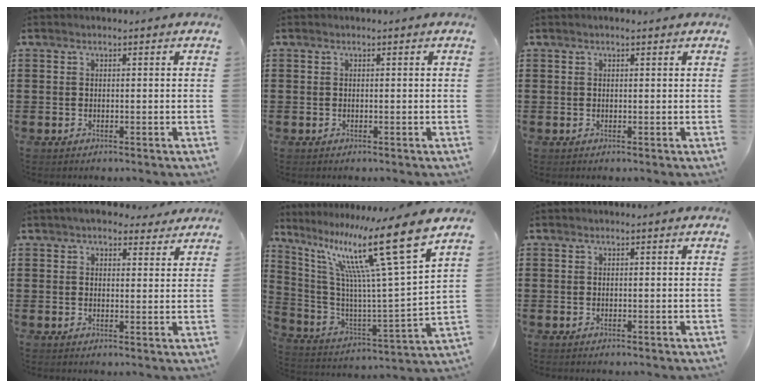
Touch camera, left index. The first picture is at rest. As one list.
[{"total": 0.0}, {"total": 0.5, "force": [0.3, 0.1, 0.4], "torque": [-0.007, 0.001, 0.007]}, {"total": 4.4, "force": [3.8, 1.4, 1.6], "torque": [-0.035, -0.006, 0.069]}, {"total": 18.3, "force": [10.8, 1.7, 14.6], "torque": [-0.297, -0.063, 0.161]}, {"total": 0.0}]